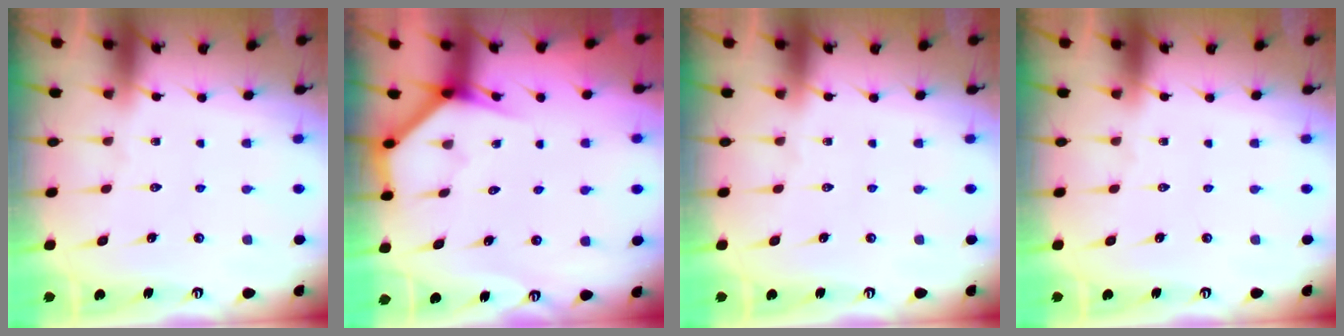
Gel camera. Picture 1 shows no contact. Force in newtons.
{"total": 3.9, "press": 3.9, "slide": 0.3}
{"total": 0.0}
{"total": 0.0}